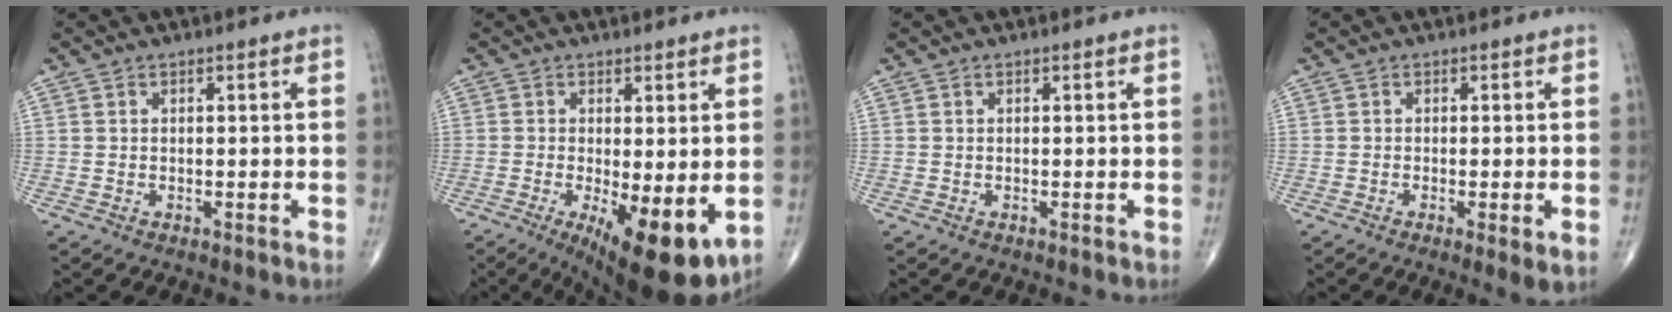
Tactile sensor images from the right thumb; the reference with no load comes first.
{"total": 12.5, "force": [-3.3, 4.1, 11.4], "torque": [-0.165, -0.026, -0.037]}
{"total": 0.0}
{"total": 3.6, "force": [-1.0, 0.6, 3.4], "torque": [-0.058, -0.012, -0.017]}